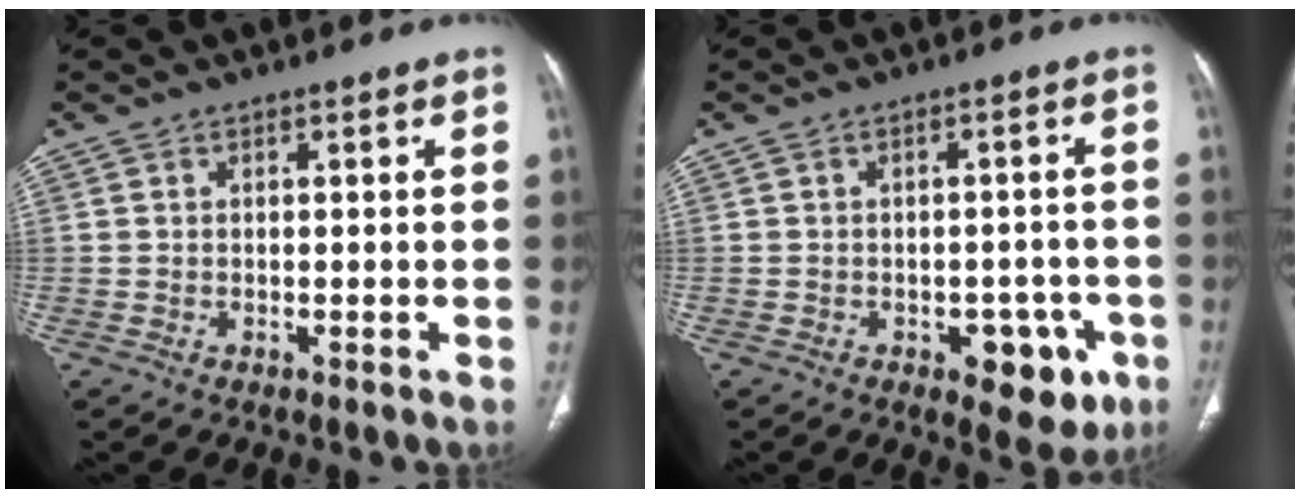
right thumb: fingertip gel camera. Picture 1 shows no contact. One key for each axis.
{"total": 8.7, "fx": -3.8, "fy": 4.9, "fz": 6.1, "tx": -0.038, "ty": 0.016, "tz": -0.040}